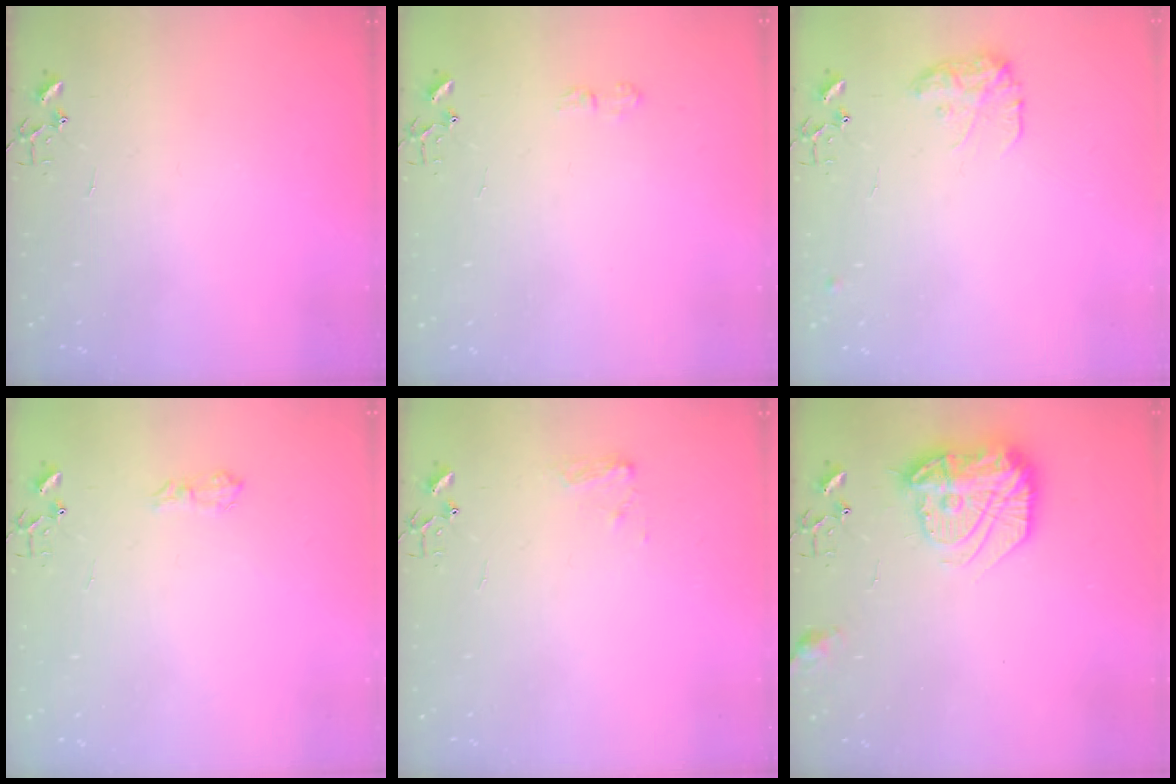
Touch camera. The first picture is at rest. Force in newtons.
{"total": 6.4, "press": 6.4, "slide": 0.9}
{"total": 10.8, "press": 10.8, "slide": 0.6}
{"total": 7.0, "press": 6.9, "slide": 0.9}
{"total": 7.2, "press": 7.2, "slide": 0.5}
{"total": 18.4, "press": 18.3, "slide": 1.4}